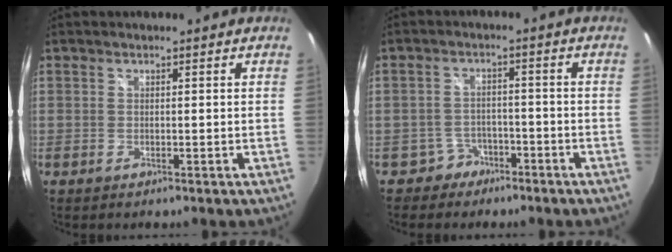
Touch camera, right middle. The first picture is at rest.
{"total": 4.4, "force": [-3.1, 3.1, -0.3], "torque": [0.000, 0.018, -0.051]}